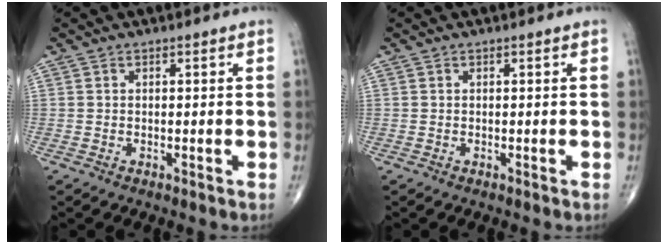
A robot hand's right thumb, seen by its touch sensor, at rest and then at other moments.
{"total": 0.0}